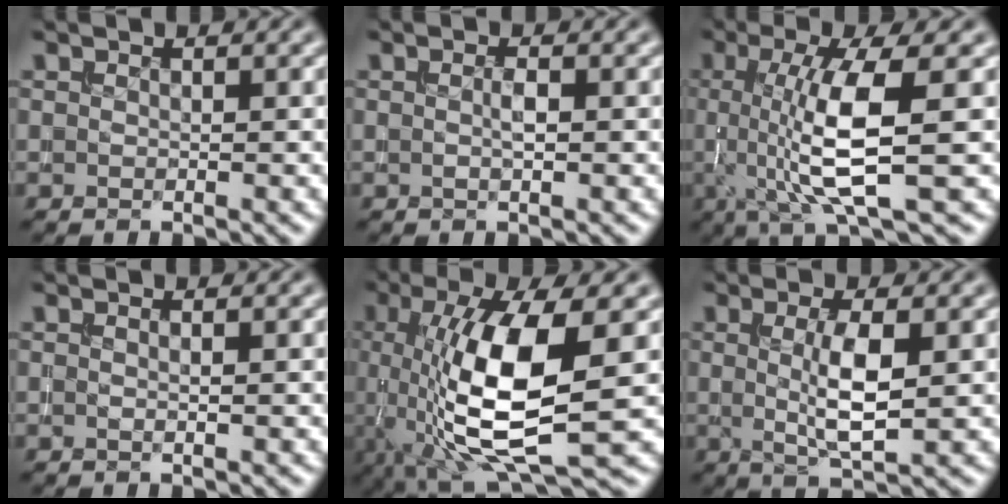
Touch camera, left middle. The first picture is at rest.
{"total": 0.9, "force": [-0.2, 0.1, 0.8], "torque": [-0.019, 0.003, -0.003]}
{"total": 7.3, "force": [-0.3, 1.5, 7.1], "torque": [-0.125, -0.003, -0.004]}
{"total": 0.0}
{"total": 10.8, "force": [-0.5, 3.4, 10.2], "torque": [-0.191, -0.005, -0.004]}
{"total": 4.0, "force": [0.0, 0.8, 3.9], "torque": [-0.076, -0.004, 0.006]}